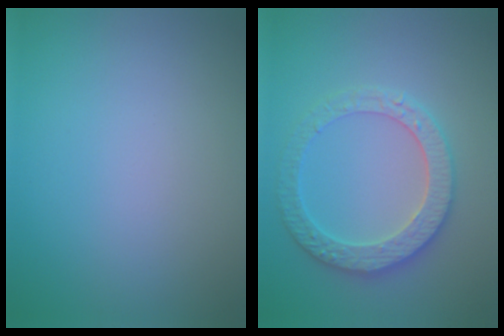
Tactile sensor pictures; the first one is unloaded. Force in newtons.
{"total": 3.9, "press": 3.9, "slide": 0.2}